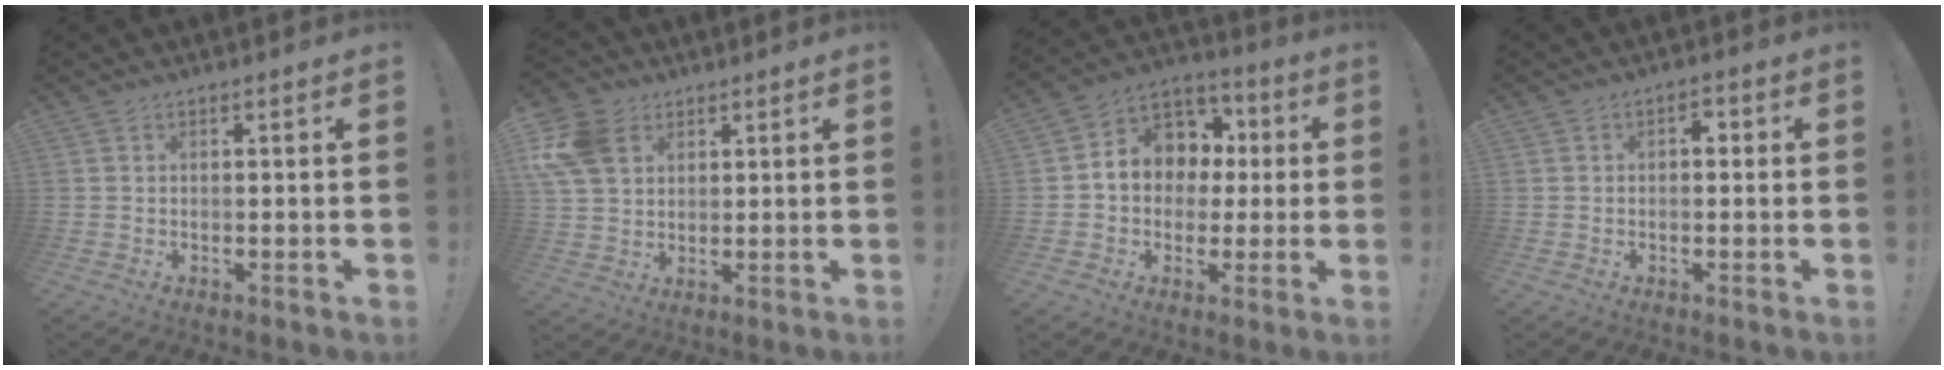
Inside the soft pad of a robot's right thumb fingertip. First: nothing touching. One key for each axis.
{"total": 12.6, "fx": 4.8, "fy": 9.3, "fz": 7.1, "tx": -0.142, "ty": -0.007, "tz": 0.098}
{"total": 11.2, "fx": 1.4, "fy": 9.9, "fz": 4.9, "tx": -0.056, "ty": -0.004, "tz": 0.034}
{"total": 2.6, "fx": -0.1, "fy": 1.8, "fz": 1.8, "tx": -0.020, "ty": 0.001, "tz": -0.008}